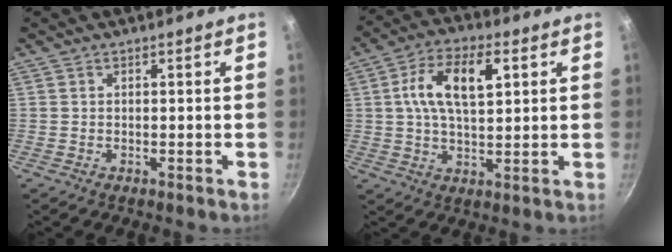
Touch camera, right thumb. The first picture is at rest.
{"total": 12.2, "force": [3.2, 5.9, 10.2], "torque": [-0.184, 0.008, 0.055]}